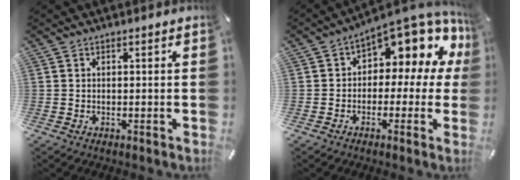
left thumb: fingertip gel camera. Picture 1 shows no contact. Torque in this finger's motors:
{"motor_torque": [0.65, 0.61, 0.77, 0.64, 0.12]}